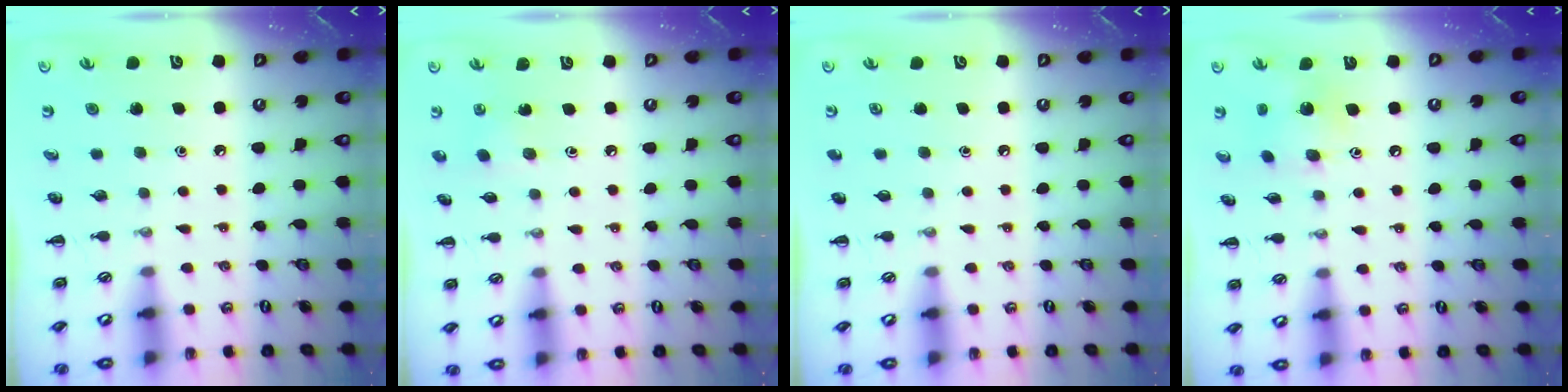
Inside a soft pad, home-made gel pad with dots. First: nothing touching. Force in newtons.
{"total": 2.6, "press": 2.5, "slide": 0.9}
{"total": 0.0}
{"total": 6.6, "press": 6.4, "slide": 1.4}